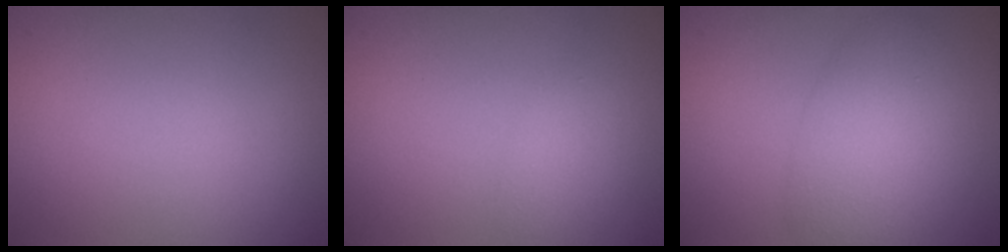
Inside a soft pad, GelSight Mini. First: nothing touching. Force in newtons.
{"total": 1.4, "press": 1.4, "slide": 0.0}
{"total": 4.8, "press": 4.8, "slide": 0.2}